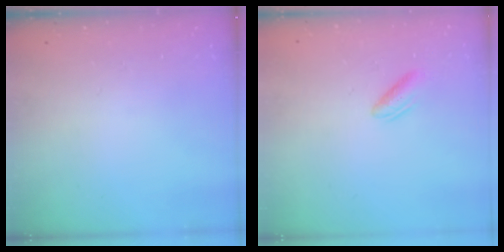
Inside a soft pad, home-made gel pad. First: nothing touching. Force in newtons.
{"total": 2.8, "press": 2.7, "slide": 0.9}